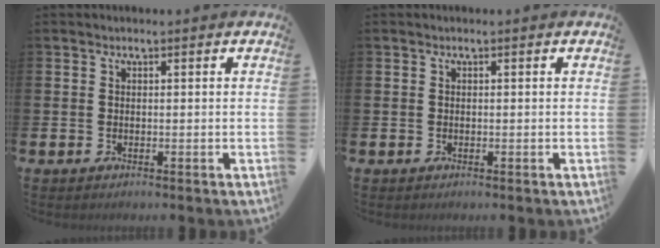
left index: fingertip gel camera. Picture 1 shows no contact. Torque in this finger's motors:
{"motor_torque": [-0.13, -0.02, -0.03, -0.01]}